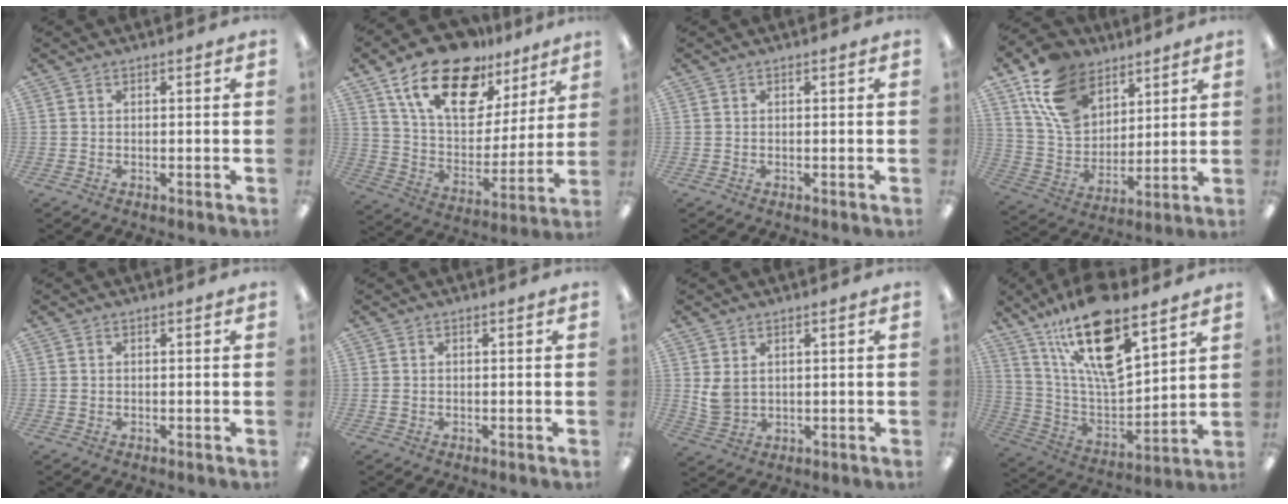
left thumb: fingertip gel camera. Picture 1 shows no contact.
{"total": 21.1, "force": [14.3, 10.6, 11.4], "torque": [-0.209, -0.073, 0.253]}
{"total": 0.0}
{"total": 16.2, "force": [9.5, 11.0, 7.1], "torque": [-0.144, -0.035, 0.188]}
{"total": 0.6, "force": [0.1, 0.6, 0.2], "torque": [-0.006, 0.004, 0.000]}
{"total": 0.7, "force": [0.1, 0.6, 0.4], "torque": [-0.009, 0.005, 0.000]}
{"total": 4.2, "force": [1.8, 3.0, 2.5], "torque": [-0.056, -0.001, 0.034]}
{"total": 21.1, "force": [14.2, 7.3, 13.8], "torque": [-0.260, -0.086, 0.240]}